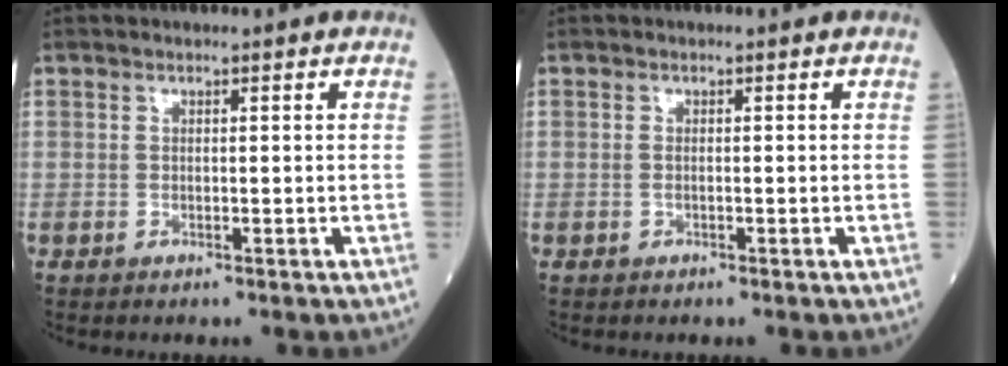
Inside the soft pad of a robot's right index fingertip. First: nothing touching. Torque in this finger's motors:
{"motor_torque": [-0.25, 0.00, -0.04, -0.01]}